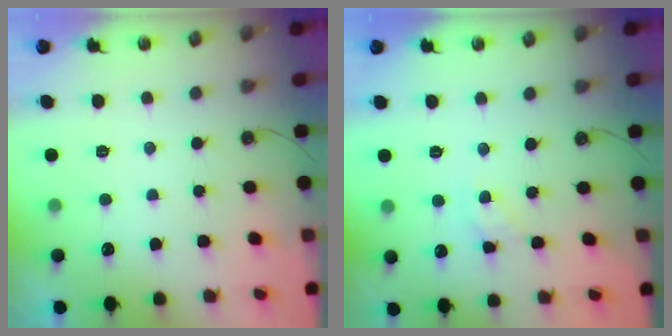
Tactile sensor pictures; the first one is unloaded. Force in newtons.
{"total": 5.6, "press": 5.6, "slide": 0.3}